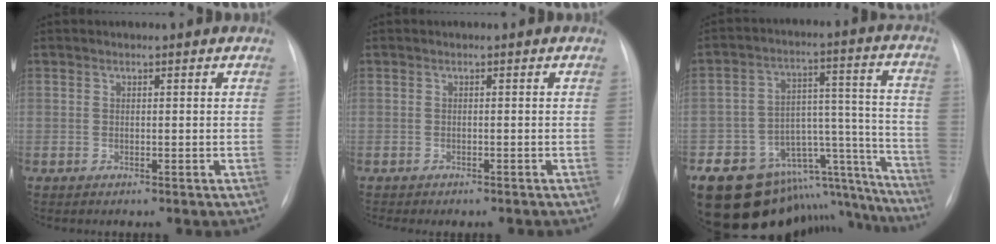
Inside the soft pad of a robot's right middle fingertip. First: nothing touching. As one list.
[{"total": 3.0, "force": [-2.6, 0.8, 1.2], "torque": [-0.016, -0.003, -0.028]}, {"total": 20.1, "force": [-16.5, 9.6, 6.3], "torque": [-0.046, 0.087, -0.218]}]